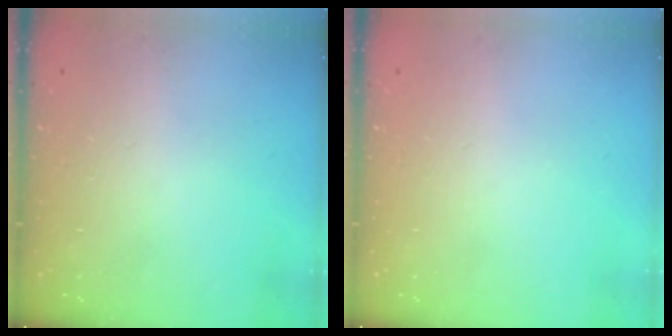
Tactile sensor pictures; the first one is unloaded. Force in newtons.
{"total": 0.0}